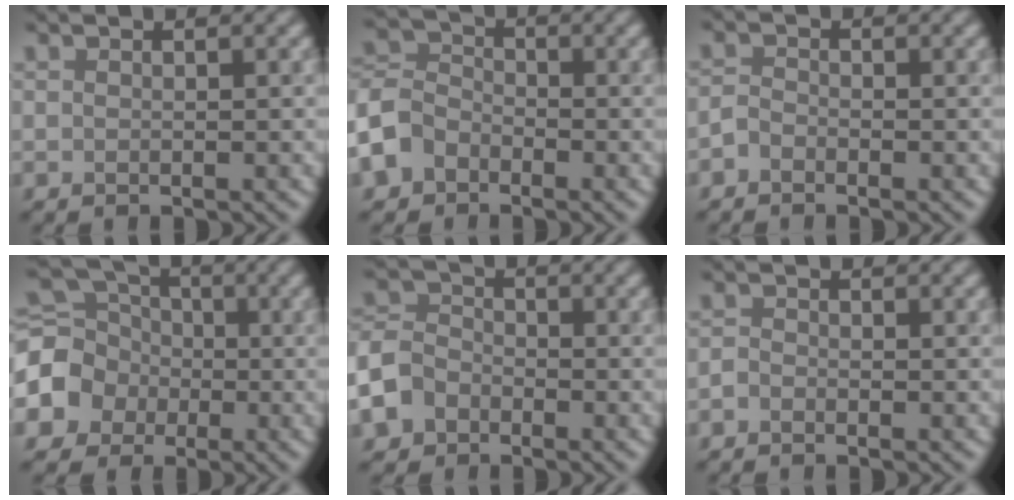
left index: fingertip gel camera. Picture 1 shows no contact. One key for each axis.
{"total": 4.3, "fx": -2.8, "fy": 3.0, "fz": 1.1, "tx": -0.027, "ty": 0.005, "tz": -0.069}
{"total": 1.3, "fx": -1.2, "fy": 0.3, "fz": -0.2, "tx": 0.006, "ty": 0.003, "tz": -0.025}
{"total": 5.7, "fx": -2.0, "fy": 5.0, "fz": 1.7, "tx": -0.040, "ty": 0.001, "tz": -0.047}
{"total": 5.4, "fx": -3.6, "fy": 3.8, "fz": 1.2, "tx": -0.021, "ty": -0.009, "tz": -0.073}
{"total": 1.0, "fx": -0.9, "fy": 0.2, "fz": -0.2, "tx": 0.006, "ty": 0.000, "tz": -0.018}